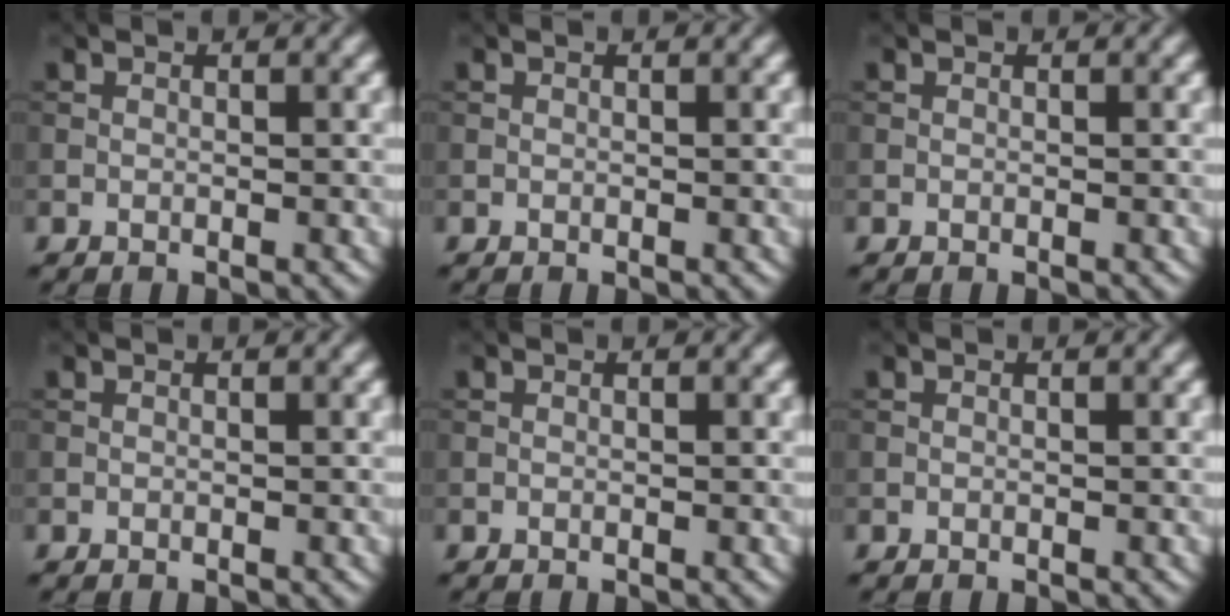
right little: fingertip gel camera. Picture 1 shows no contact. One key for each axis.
{"total": 0.0}
{"total": 0.0}
{"total": 0.0}
{"total": 0.0}
{"total": 0.0}